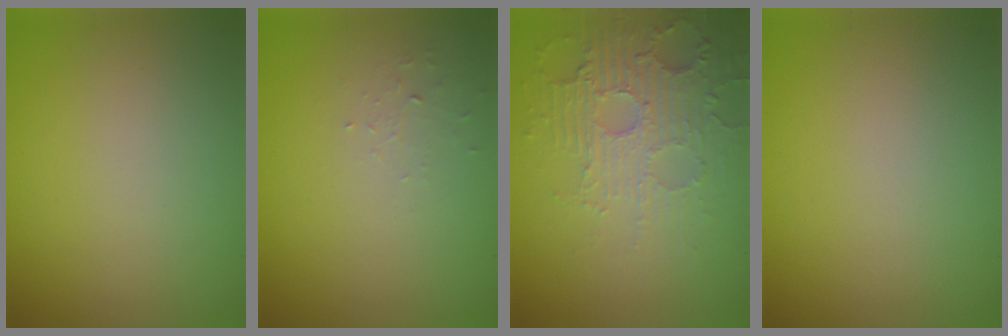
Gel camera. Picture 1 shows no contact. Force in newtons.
{"total": 0.6, "press": 0.3, "slide": 0.6}
{"total": 5.6, "press": 3.6, "slide": 4.4}
{"total": 0.0}